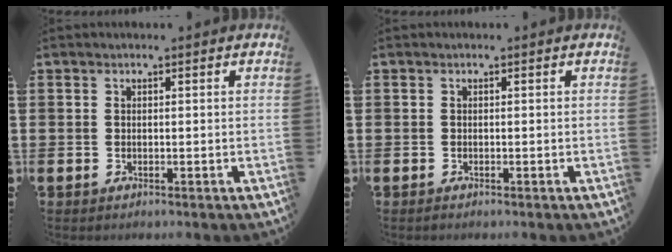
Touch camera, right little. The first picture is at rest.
{"total": 0.0}